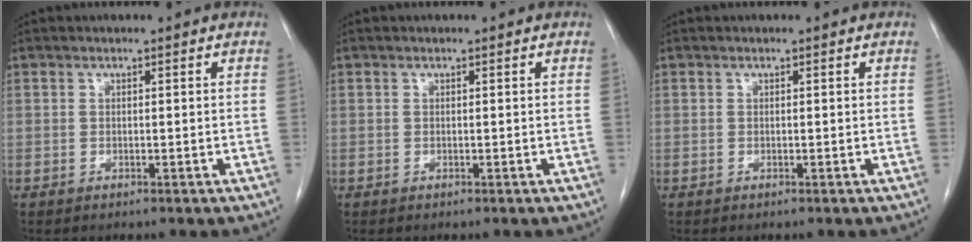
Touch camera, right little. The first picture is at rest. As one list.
[{"total": 0.0}, {"total": 0.0}]